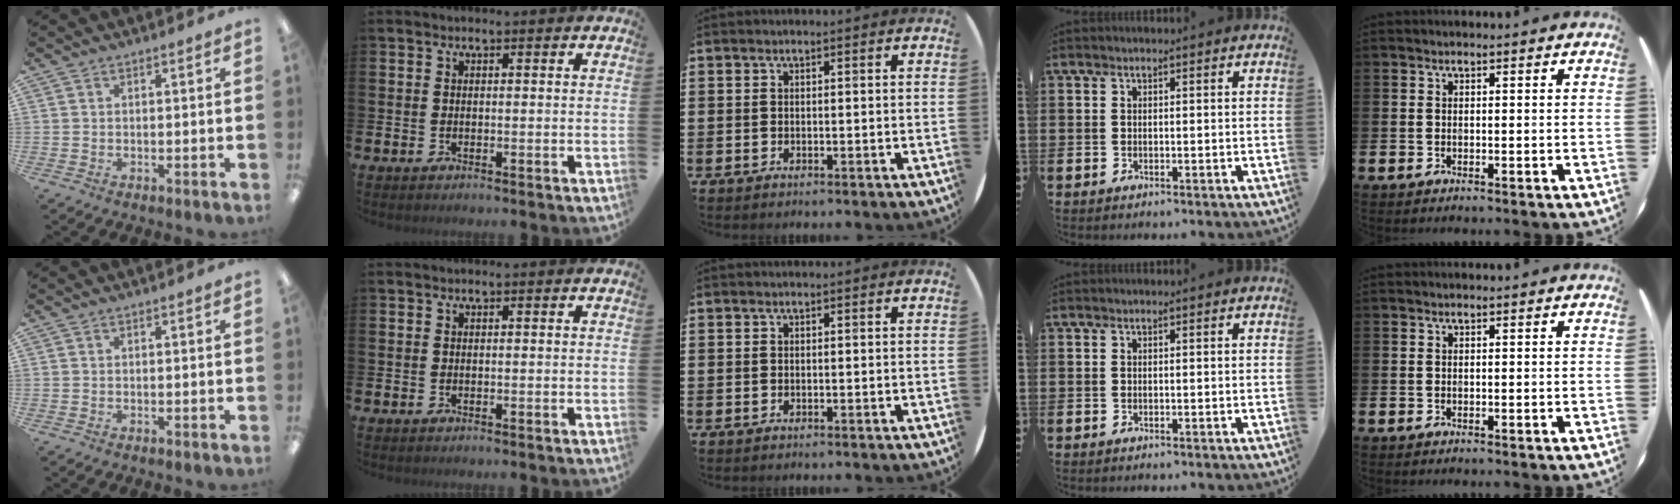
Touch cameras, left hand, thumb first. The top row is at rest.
{}